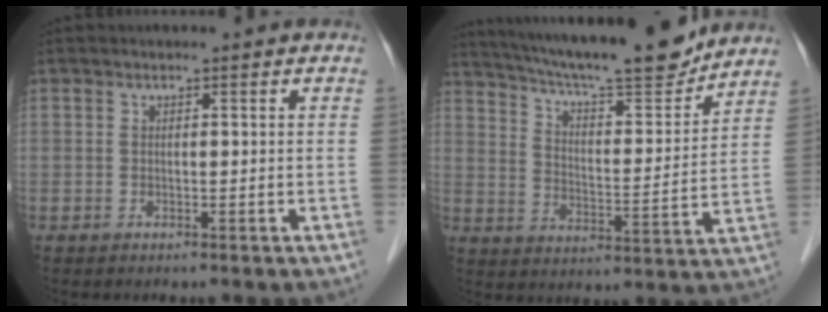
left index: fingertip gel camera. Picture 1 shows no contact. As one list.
[{"total": 18.3, "force": [16.4, 1.6, 8.1], "torque": [-0.138, -0.002, 0.249]}]